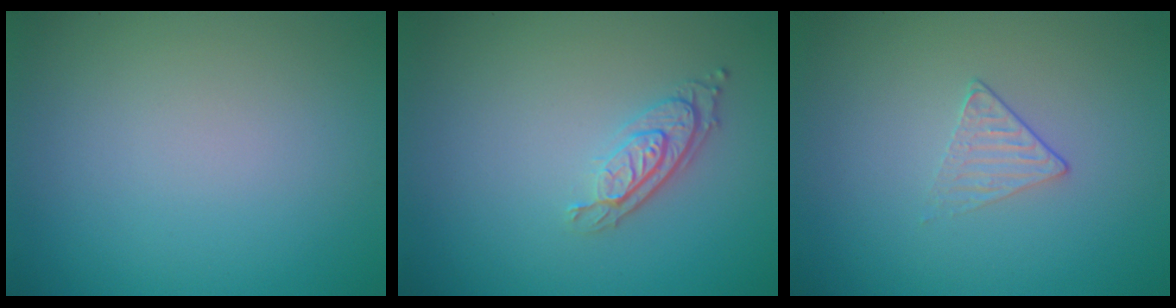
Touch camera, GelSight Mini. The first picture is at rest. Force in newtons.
{"total": 2.9, "press": 2.0, "slide": 2.0}
{"total": 1.2, "press": 0.7, "slide": 1.0}